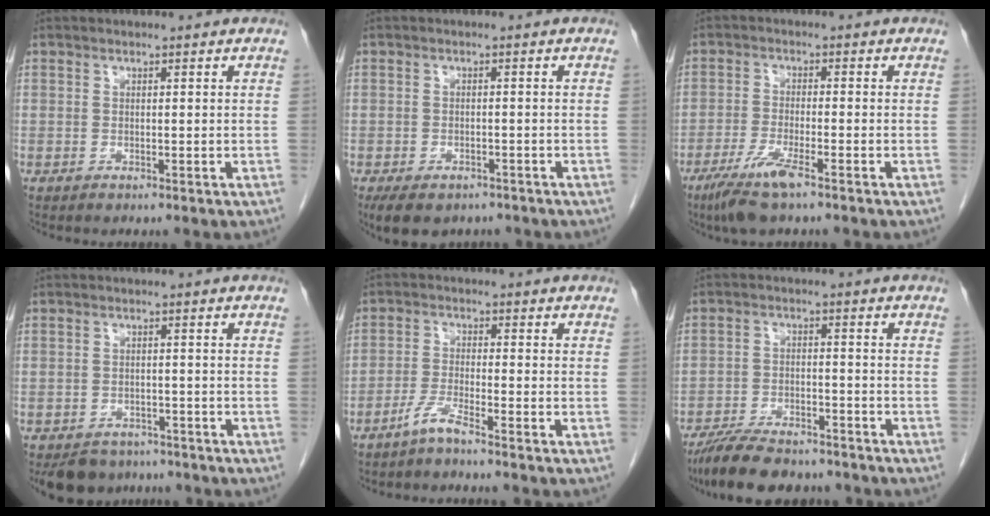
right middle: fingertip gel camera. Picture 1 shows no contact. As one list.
[{"total": 8.1, "force": [-6.1, 4.2, 3.4], "torque": [-0.056, -0.003, -0.085]}, {"total": 6.2, "force": [-4.0, 0.4, 4.7], "torque": [-0.099, -0.015, -0.076]}, {"total": 6.4, "force": [-5.3, 3.5, 0.9], "torque": [-0.009, -0.003, -0.074]}, {"total": 3.2, "force": [-2.7, -0.5, 1.7], "torque": [-0.044, -0.008, -0.059]}, {"total": 11.6, "force": [-9.9, 3.3, 5.1], "torque": [-0.092, -0.012, -0.156]}]